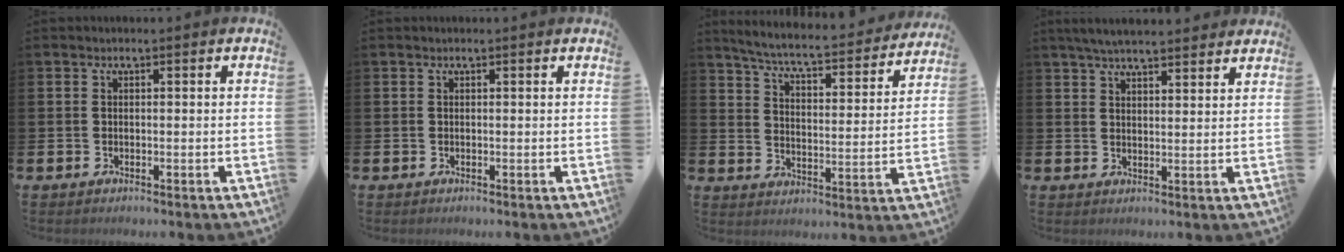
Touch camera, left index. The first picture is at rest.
{"total": 0.0}
{"total": 6.1, "force": [5.6, 0.5, 2.3], "torque": [-0.067, -0.046, 0.088]}
{"total": 5.0, "force": [4.8, 0.6, 1.3], "torque": [-0.031, -0.016, 0.087]}